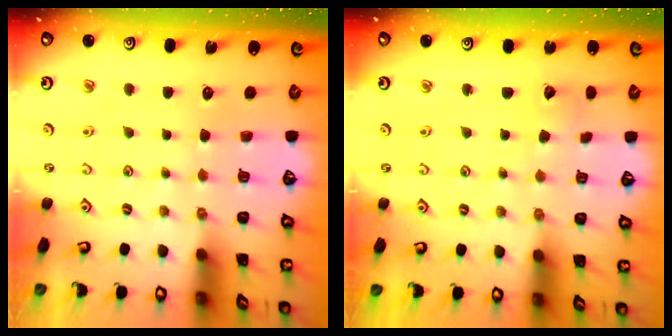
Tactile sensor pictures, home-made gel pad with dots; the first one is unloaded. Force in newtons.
{"total": 2.8, "press": 2.8, "slide": 0.2}